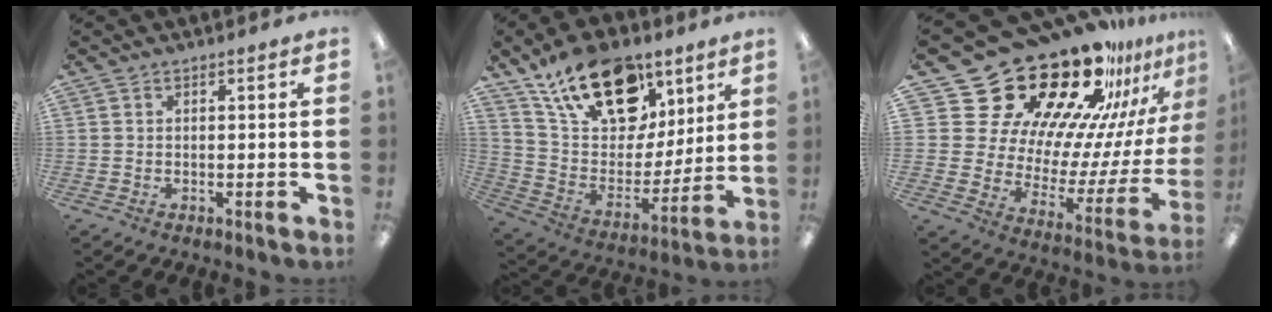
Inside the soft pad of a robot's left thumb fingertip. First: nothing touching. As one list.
[{"total": 22.2, "force": [14.0, 12.4, 11.9], "torque": [-0.199, -0.069, 0.252]}, {"total": 31.0, "force": [24.5, 14.0, 12.7], "torque": [-0.164, -0.215, 0.457]}]